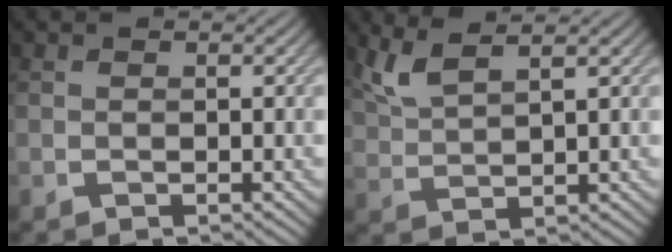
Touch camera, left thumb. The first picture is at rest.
{"total": 4.5, "force": [3.1, 1.1, 3.0], "torque": [-0.075, 0.010, 0.071]}